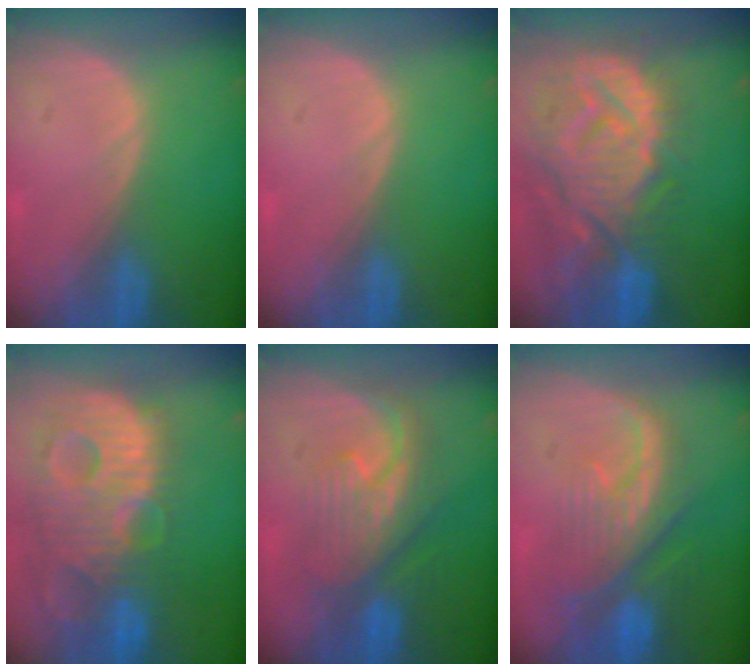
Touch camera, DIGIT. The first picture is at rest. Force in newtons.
{"total": 0.0}
{"total": 14.2, "press": 12.3, "slide": 7.1}
{"total": 14.0, "press": 12.0, "slide": 7.1}
{"total": 8.2, "press": 8.1, "slide": 1.4}
{"total": 10.2, "press": 8.9, "slide": 5.0}